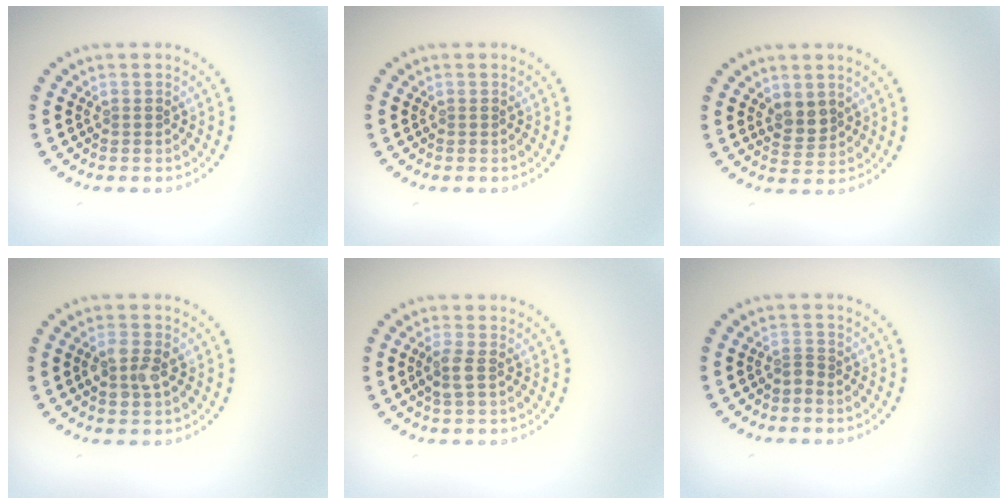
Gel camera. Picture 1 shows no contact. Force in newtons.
{"total": 0.0}
{"total": 1.9, "press": 1.8, "slide": 0.8}
{"total": 2.3, "press": 2.3, "slide": 0.2}
{"total": 1.6, "press": 1.5, "slide": 0.6}
{"total": 0.7, "press": 0.4, "slide": 0.6}